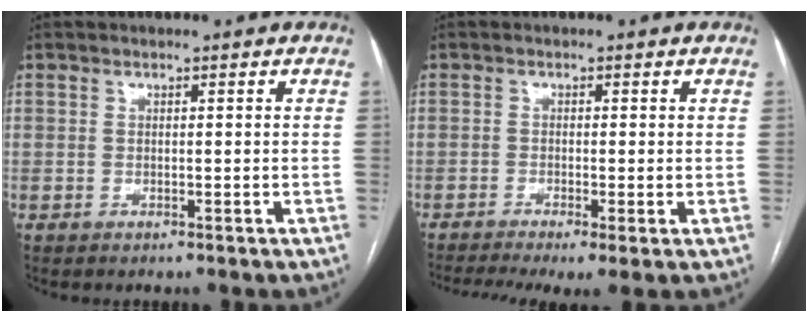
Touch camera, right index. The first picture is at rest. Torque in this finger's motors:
{"motor_torque": [0.58, -0.08, 0.15, 0.04]}